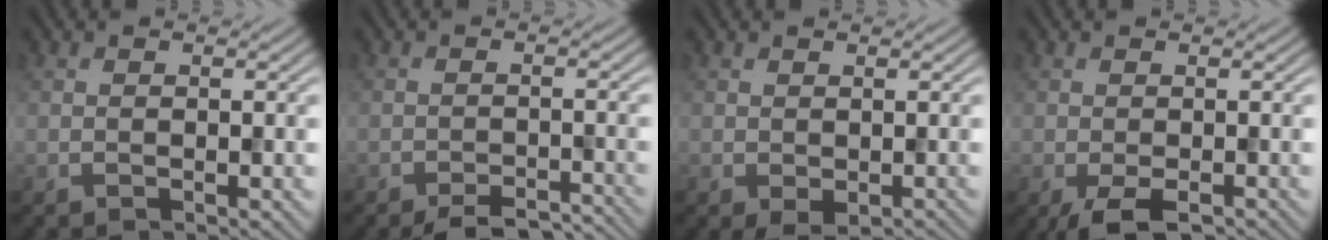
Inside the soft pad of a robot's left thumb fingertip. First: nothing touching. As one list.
[{"total": 5.1, "force": [-4.4, 1.1, 2.3], "torque": [-0.041, 0.001, -0.066]}, {"total": 2.1, "force": [-1.0, 1.1, 1.5], "torque": [-0.030, -0.010, -0.013]}, {"total": 4.4, "force": [-2.7, 2.1, 2.8], "torque": [-0.050, -0.010, -0.045]}]